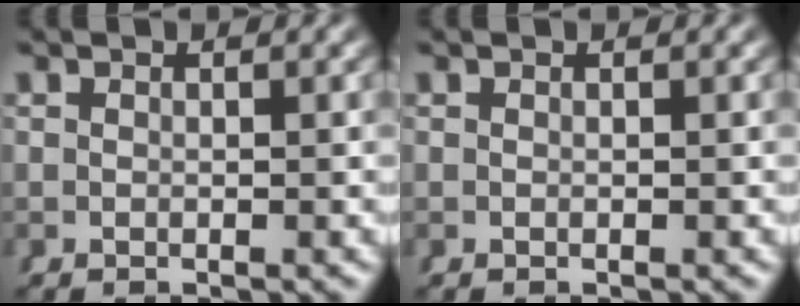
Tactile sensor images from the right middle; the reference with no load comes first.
{"total": 0.0}